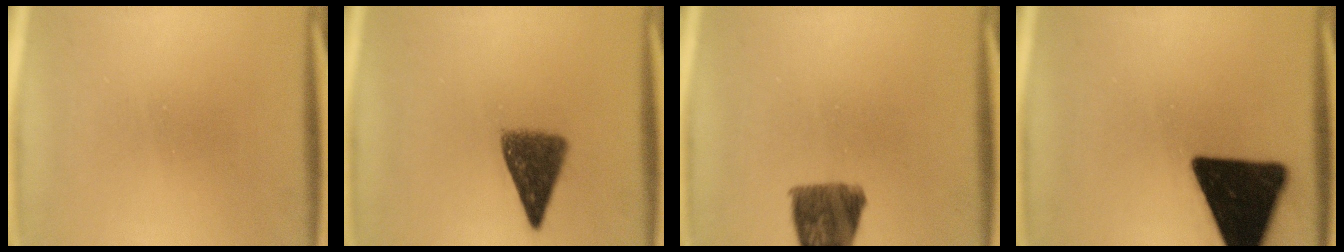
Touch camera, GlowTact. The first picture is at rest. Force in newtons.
{"total": 7.5}
{"total": 9.7}
{"total": 19.0}